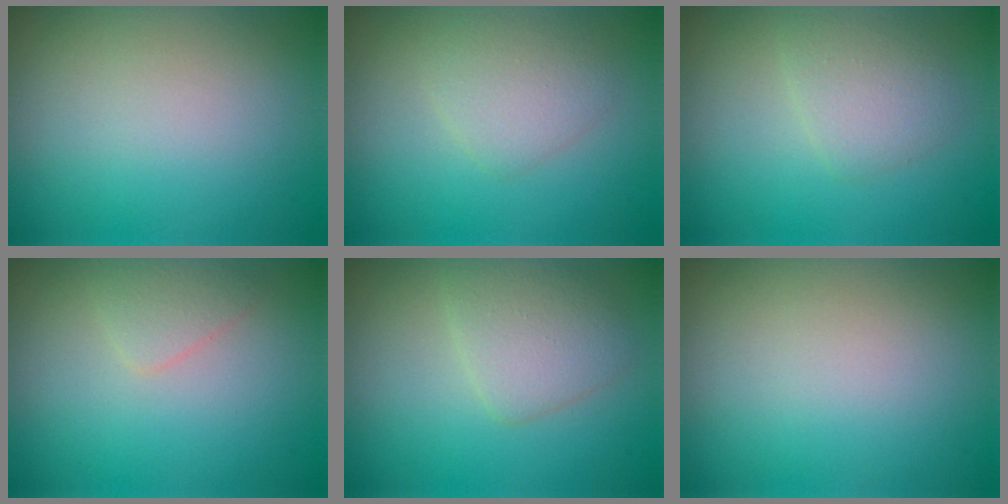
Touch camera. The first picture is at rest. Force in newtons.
{"total": 2.2, "press": 2.2, "slide": 0.1}
{"total": 2.3, "press": 2.3, "slide": 0.1}
{"total": 1.4, "press": 1.4, "slide": 0.0}
{"total": 3.0, "press": 3.0, "slide": 0.1}
{"total": 0.0}